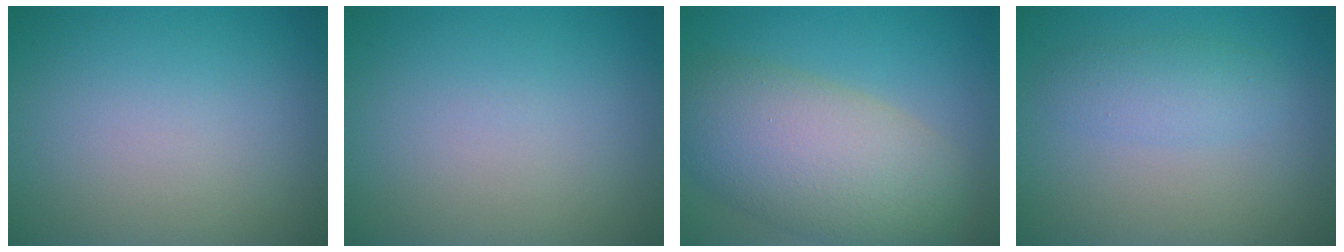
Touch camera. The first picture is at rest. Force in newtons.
{"total": 0.0}
{"total": 9.6, "press": 9.6, "slide": 0.4}
{"total": 2.3, "press": 2.3, "slide": 0.0}